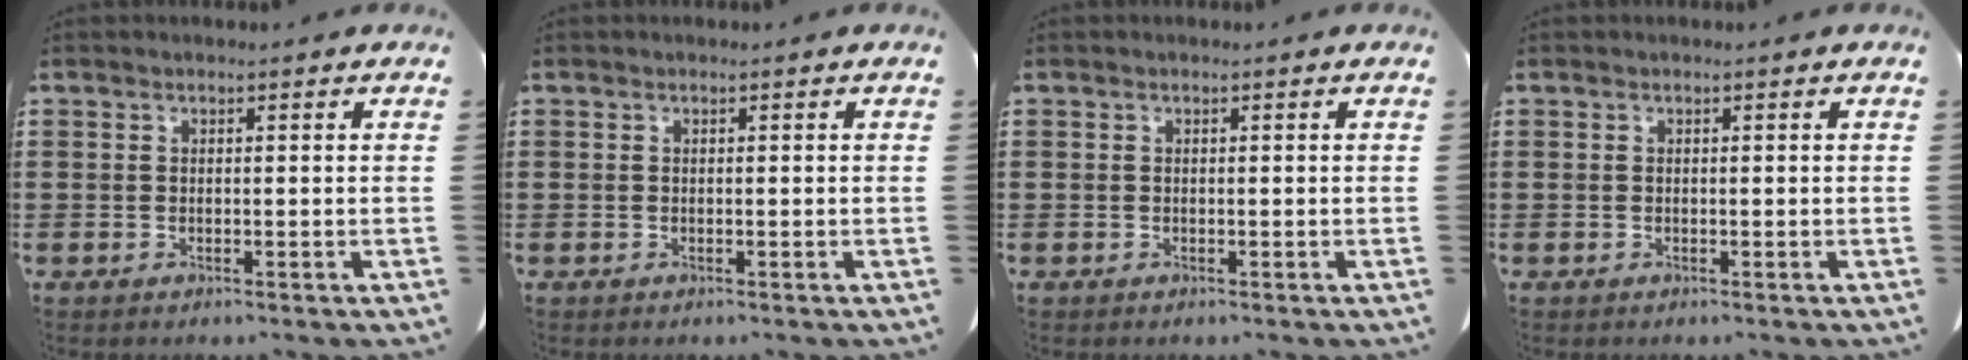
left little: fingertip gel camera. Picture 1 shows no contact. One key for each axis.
{"total": 0.0}
{"total": 0.0}
{"total": 0.0}